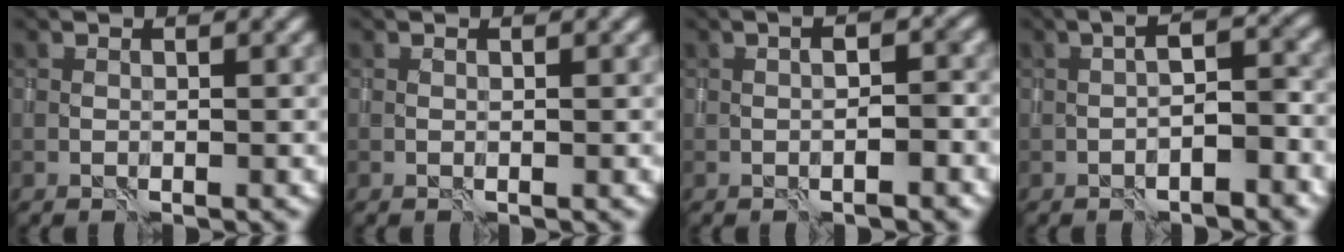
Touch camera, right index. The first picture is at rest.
{"total": 0.0}
{"total": 2.6, "force": [-0.5, 0.6, 2.4], "torque": [-0.021, 0.011, -0.006]}
{"total": 3.8, "force": [-1.4, 1.1, 3.4], "torque": [-0.052, 0.009, -0.023]}